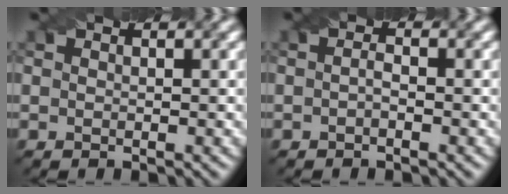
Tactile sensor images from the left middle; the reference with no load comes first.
{"total": 0.9, "force": [-0.4, 0.3, 0.7], "torque": [-0.018, 0.001, -0.008]}